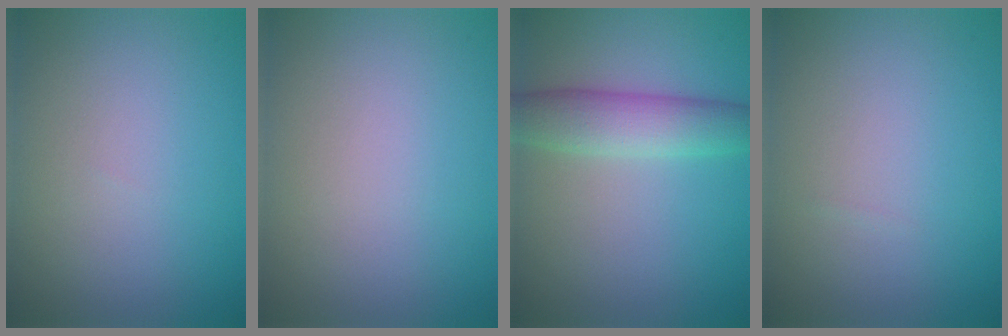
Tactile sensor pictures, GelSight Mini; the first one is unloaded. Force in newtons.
{"total": 0.0}
{"total": 4.5, "press": 4.5, "slide": 0.1}
{"total": 0.0}